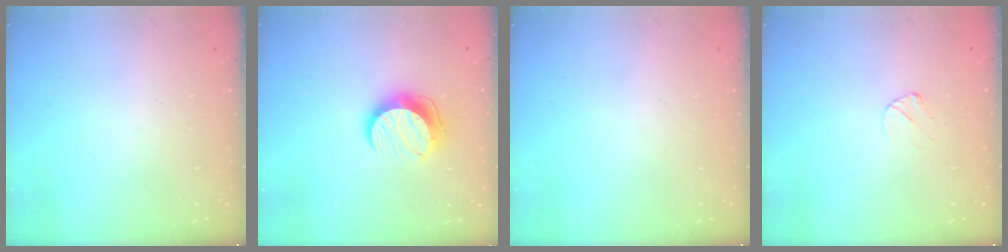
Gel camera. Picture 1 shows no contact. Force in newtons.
{"total": 10.6, "press": 10.5, "slide": 0.7}
{"total": 0.0}
{"total": 3.0, "press": 3.0, "slide": 0.3}